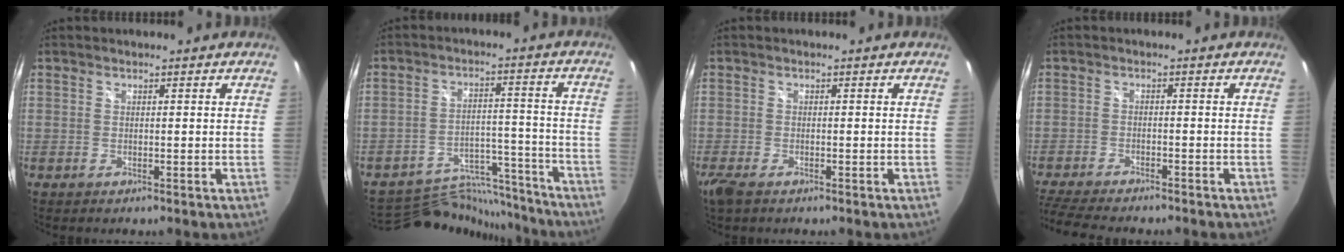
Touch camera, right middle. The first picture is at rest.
{"total": 17.9, "force": [-16.7, 5.2, 3.8], "torque": [-0.078, 0.033, -0.235]}
{"total": 3.1, "force": [-2.2, 1.1, 2.0], "torque": [-0.047, -0.011, -0.042]}
{"total": 10.7, "force": [-9.5, 1.9, 4.7], "torque": [-0.120, -0.025, -0.161]}